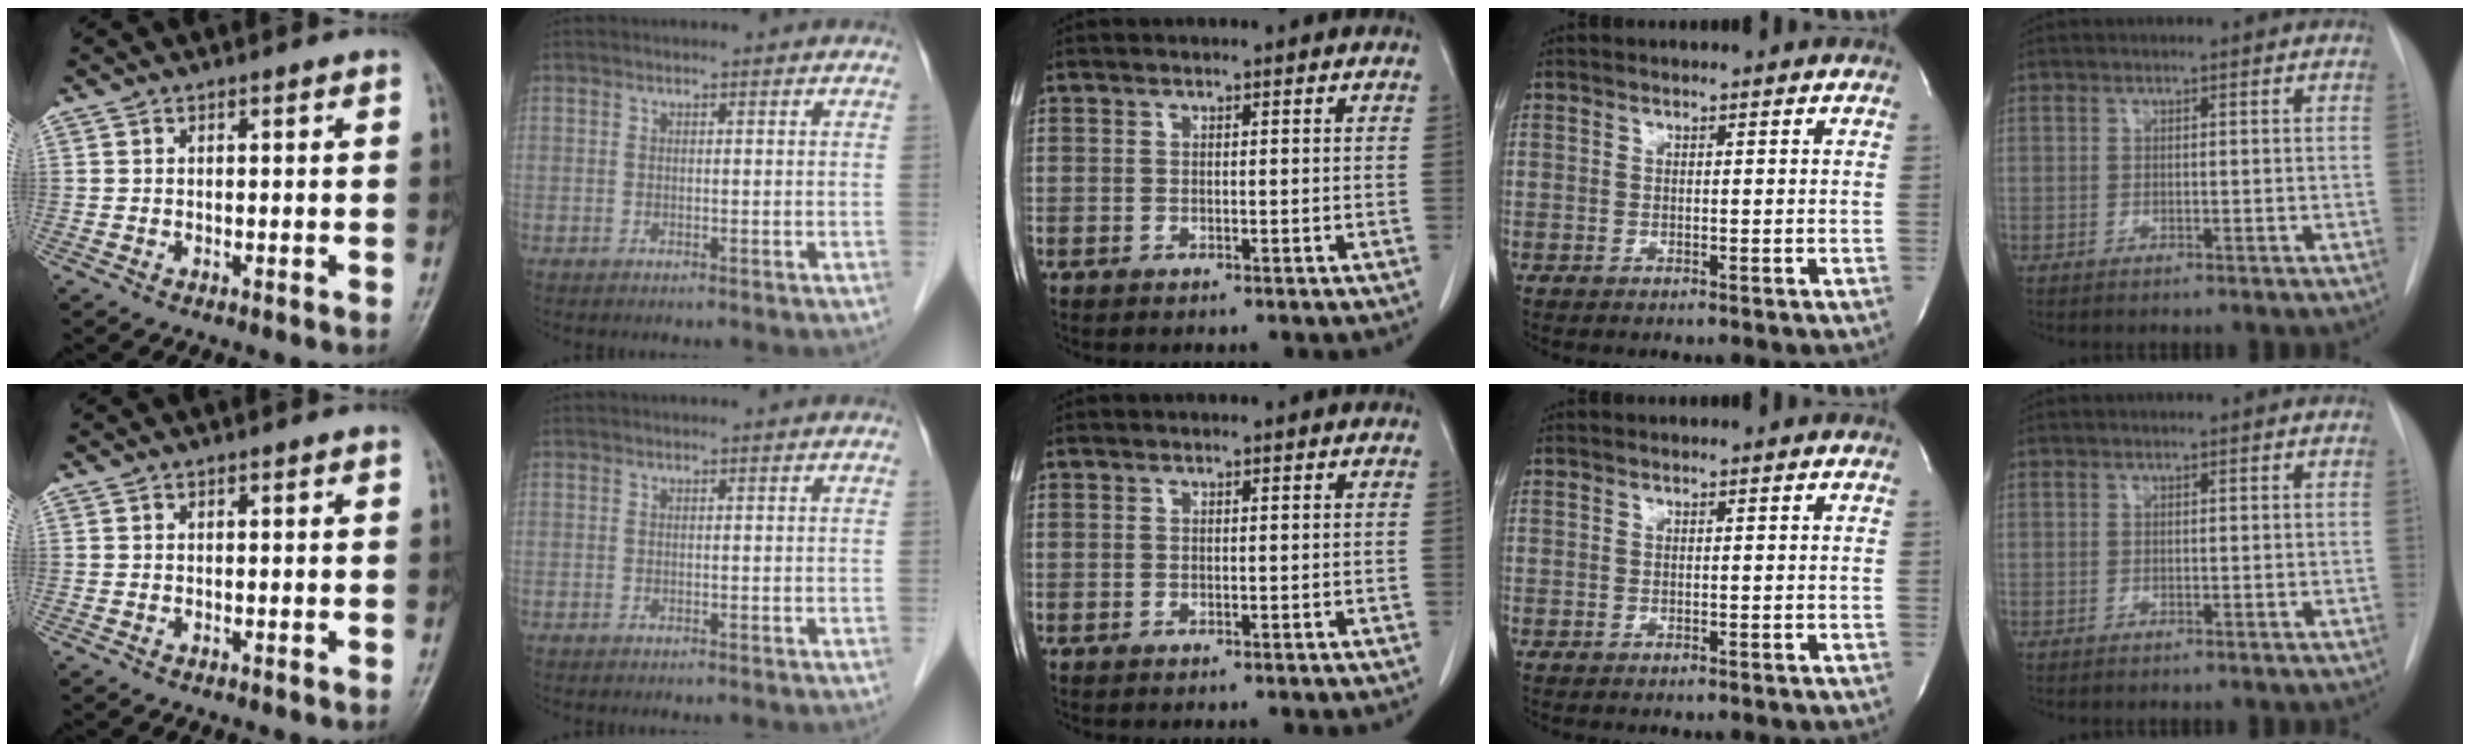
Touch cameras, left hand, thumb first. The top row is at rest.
{}